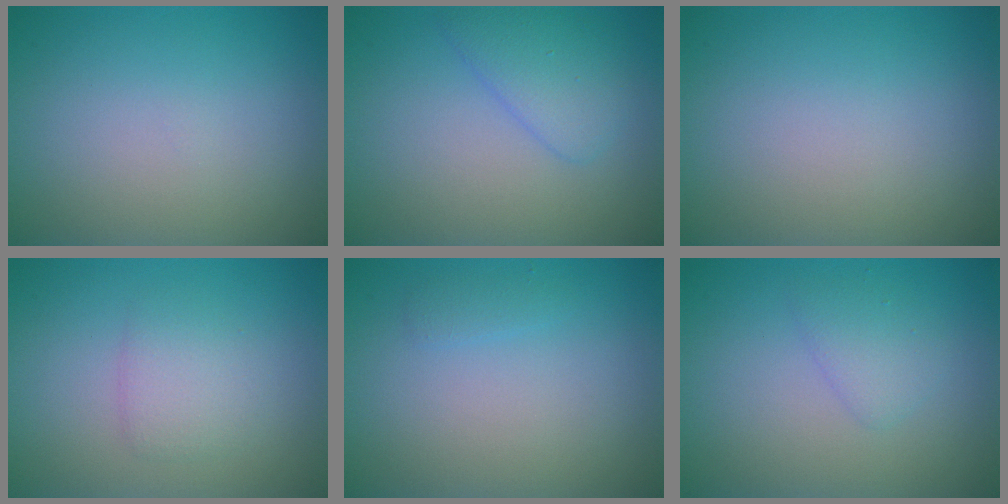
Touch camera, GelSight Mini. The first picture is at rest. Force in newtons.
{"total": 2.8, "press": 2.8, "slide": 0.1}
{"total": 0.0}
{"total": 2.0, "press": 2.0, "slide": 0.1}
{"total": 0.7, "press": 0.7, "slide": 0.1}
{"total": 1.7, "press": 1.7, "slide": 0.1}